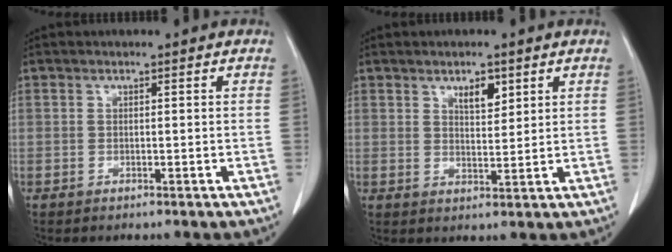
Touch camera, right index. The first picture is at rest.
{"total": 3.6, "force": [2.1, 1.5, 2.5], "torque": [-0.041, -0.004, 0.038]}